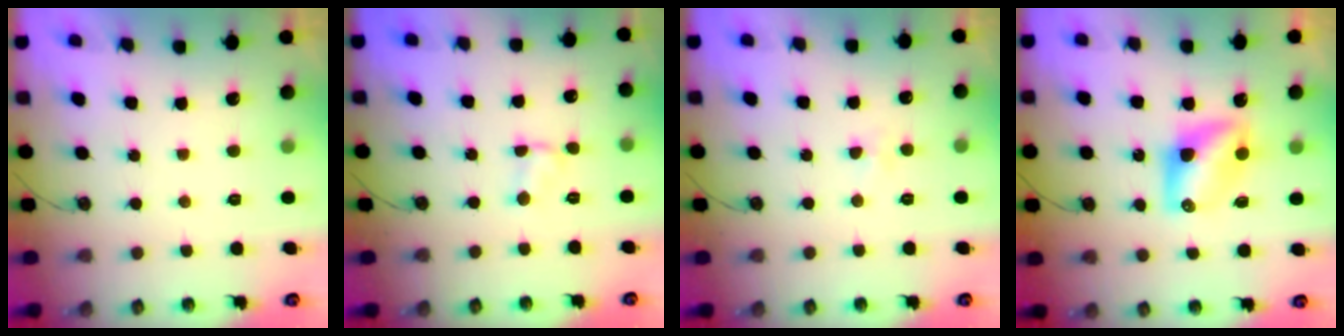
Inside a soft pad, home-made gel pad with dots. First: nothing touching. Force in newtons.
{"total": 2.4, "press": 2.4, "slide": 0.3}
{"total": 2.9, "press": 2.8, "slide": 0.6}
{"total": 7.9, "press": 7.9, "slide": 0.4}